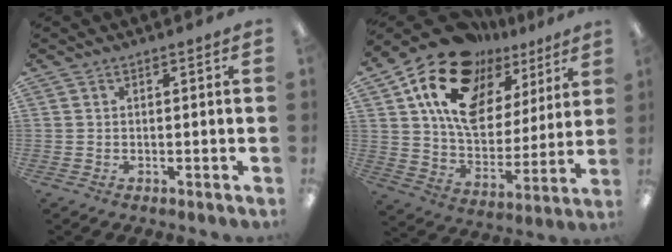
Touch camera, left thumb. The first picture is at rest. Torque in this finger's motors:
{"motor_torque": [1.39, 2.21, 1.38, -1.39, 0.22]}